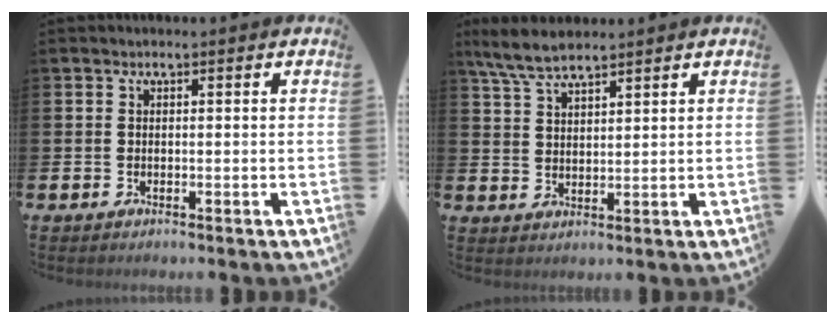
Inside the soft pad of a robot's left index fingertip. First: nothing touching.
{"total": 5.8, "force": [5.2, 1.0, 2.3], "torque": [-0.060, -0.013, 0.096]}